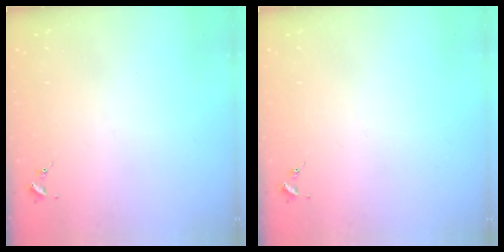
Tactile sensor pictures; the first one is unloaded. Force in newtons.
{"total": 0.0}